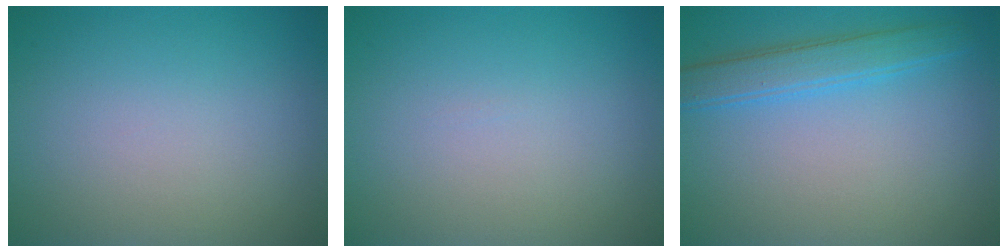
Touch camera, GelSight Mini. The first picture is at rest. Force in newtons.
{"total": 0.0}
{"total": 2.4, "press": 2.4, "slide": 0.2}